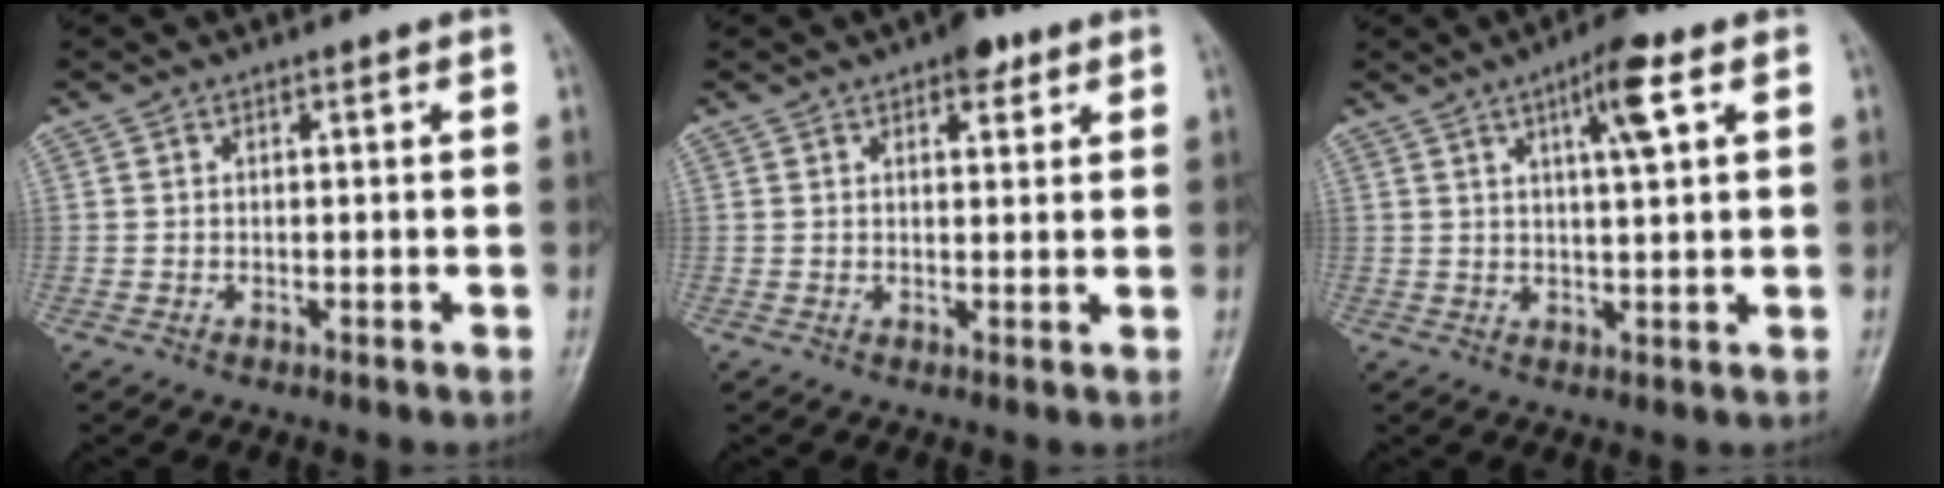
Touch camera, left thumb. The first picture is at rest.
{"total": 4.6, "force": [2.6, 2.3, 3.0], "torque": [-0.021, -0.008, 0.031]}
{"total": 7.2, "force": [3.1, 1.4, 6.3], "torque": [-0.099, -0.005, 0.048]}